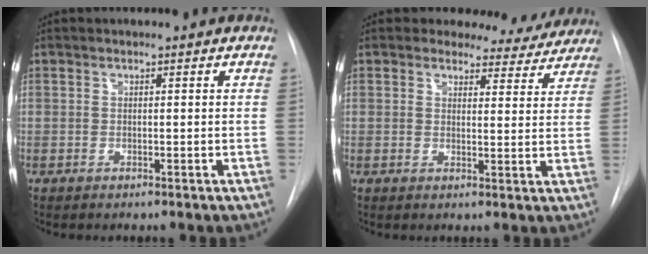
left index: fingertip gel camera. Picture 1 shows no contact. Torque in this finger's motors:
{"motor_torque": [0.74, -0.81, 0.07, -0.02]}